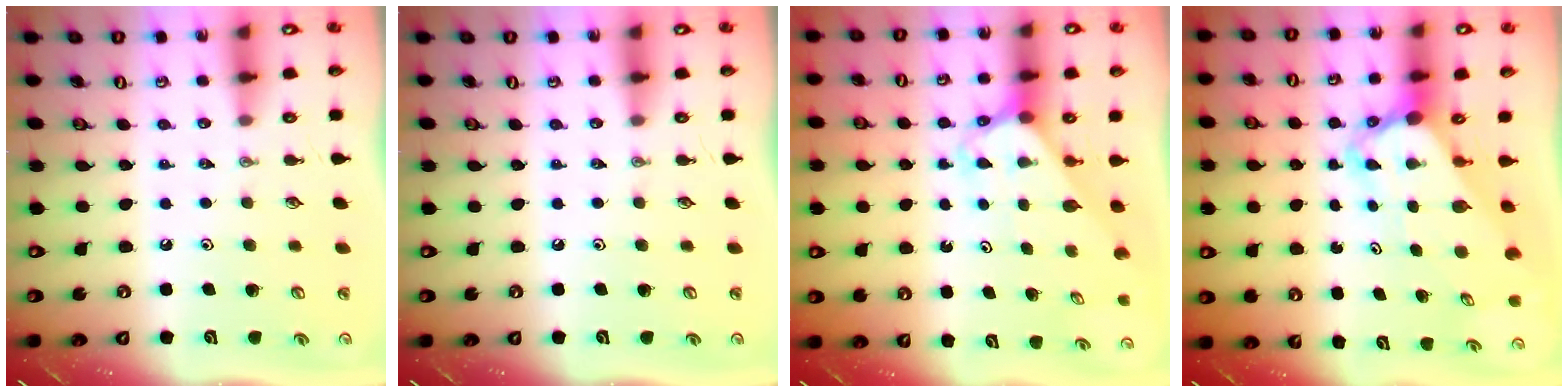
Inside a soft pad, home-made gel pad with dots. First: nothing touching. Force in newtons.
{"total": 0.0}
{"total": 2.6, "press": 2.6, "slide": 0.2}
{"total": 3.8, "press": 3.8, "slide": 0.3}